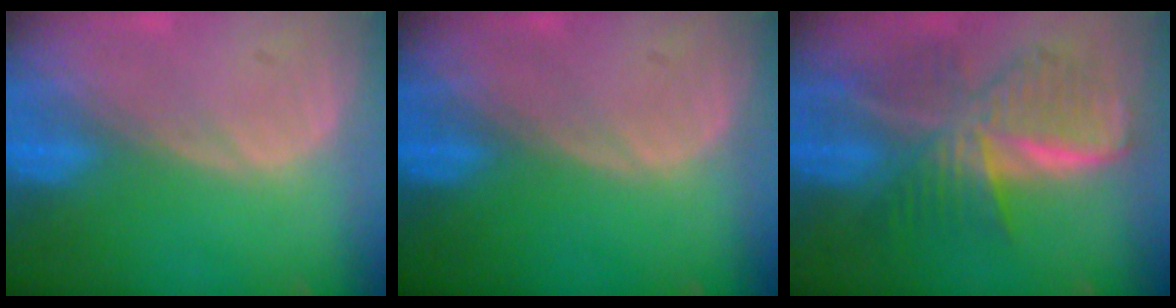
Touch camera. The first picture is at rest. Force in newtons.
{"total": 0.0}
{"total": 9.5, "press": 9.5, "slide": 0.6}